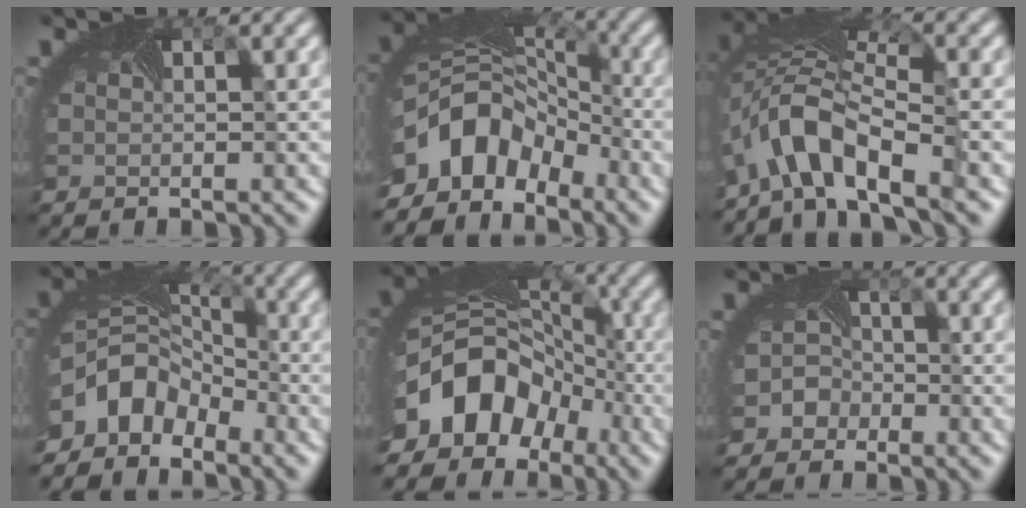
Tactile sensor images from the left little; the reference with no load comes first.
{"total": 8.5, "force": [-4.8, 5.7, 4.1], "torque": [-0.078, -0.015, -0.093]}
{"total": 7.3, "force": [-4.8, 2.2, 5.0], "torque": [-0.100, -0.001, -0.102]}
{"total": 6.1, "force": [-3.9, 3.9, 2.5], "torque": [-0.045, -0.009, -0.080]}
{"total": 13.3, "force": [-6.0, 9.7, 6.8], "torque": [-0.153, -0.038, -0.102]}
{"total": 2.5, "force": [-1.7, 1.8, -0.1], "torque": [0.010, 0.004, -0.035]}